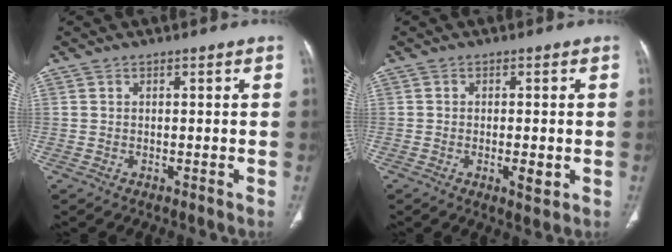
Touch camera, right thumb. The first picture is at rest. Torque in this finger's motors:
{"motor_torque": [-0.27, 0.15, 0.03, 0.49, 0.01]}